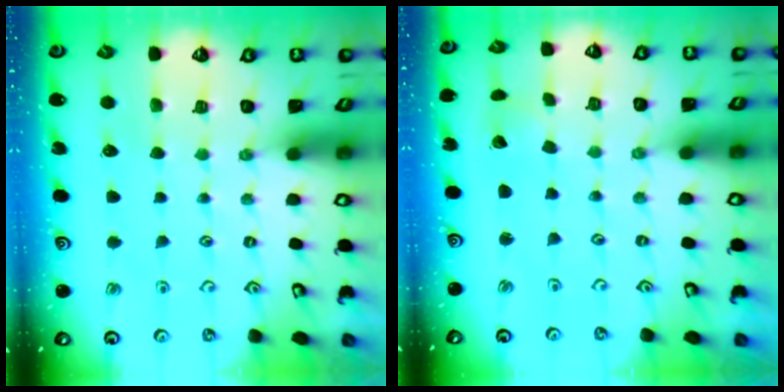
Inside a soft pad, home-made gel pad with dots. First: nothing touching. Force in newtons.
{"total": 2.4, "press": 2.4, "slide": 0.2}